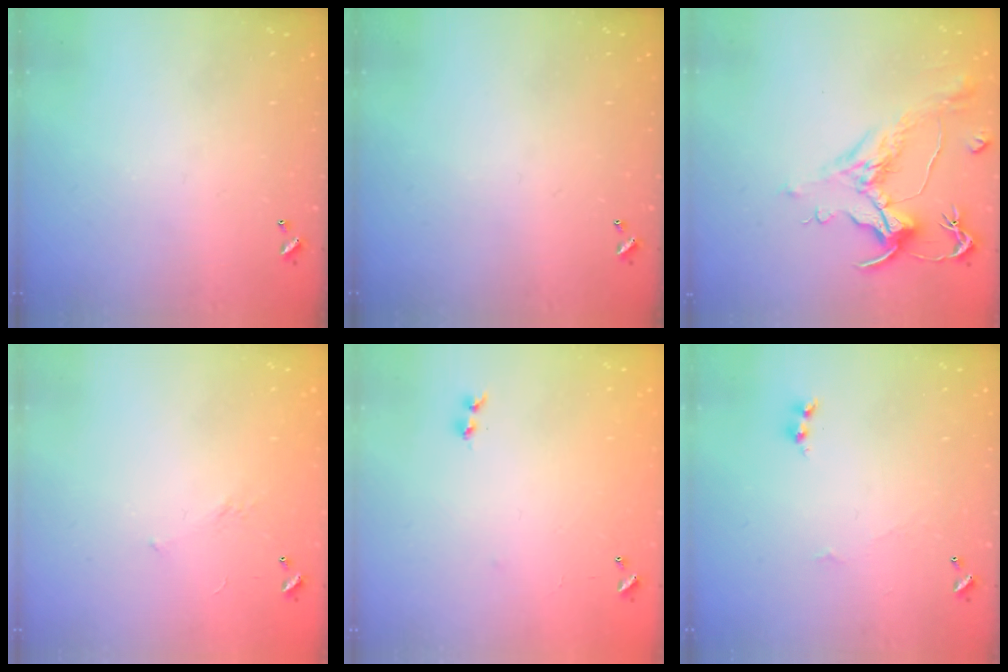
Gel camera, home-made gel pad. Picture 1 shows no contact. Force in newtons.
{"total": 0.0}
{"total": 1.6, "press": 0.7, "slide": 1.4}
{"total": 4.5, "press": 4.3, "slide": 1.0}
{"total": 6.8, "press": 6.8, "slide": 0.6}
{"total": 1.6, "press": 1.6, "slide": 0.2}